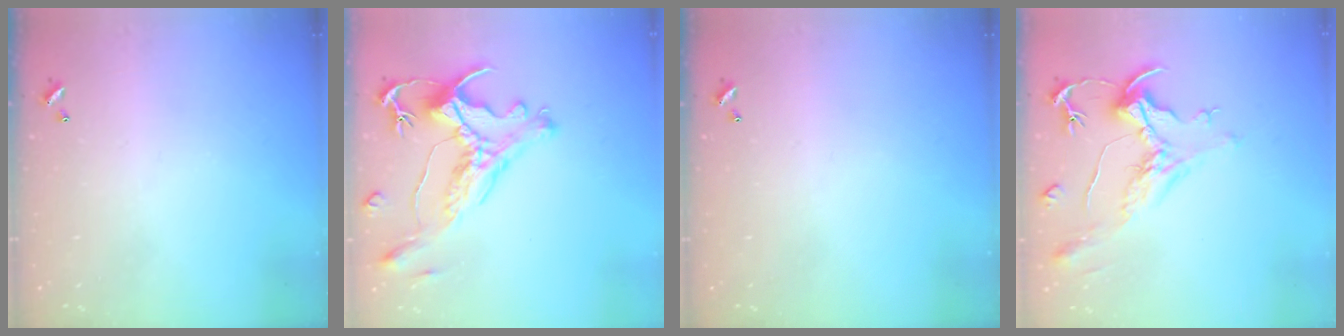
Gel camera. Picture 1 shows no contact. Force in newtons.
{"total": 1.9, "press": 1.4, "slide": 1.2}
{"total": 0.0}
{"total": 2.1, "press": 1.6, "slide": 1.4}